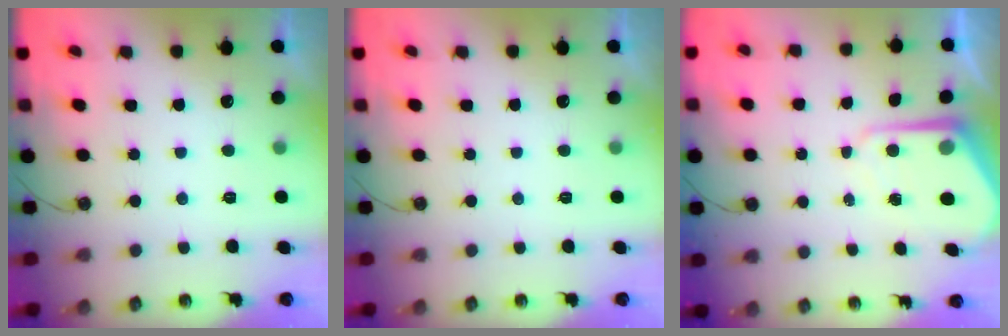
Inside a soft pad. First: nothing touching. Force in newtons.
{"total": 0.0}
{"total": 6.8, "press": 6.8, "slide": 0.5}